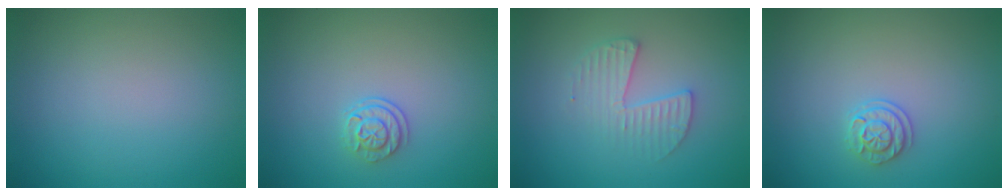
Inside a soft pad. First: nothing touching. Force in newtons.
{"total": 1.9, "press": 1.6, "slide": 1.1}
{"total": 2.7, "press": 2.7, "slide": 0.3}
{"total": 1.9, "press": 1.7, "slide": 0.8}